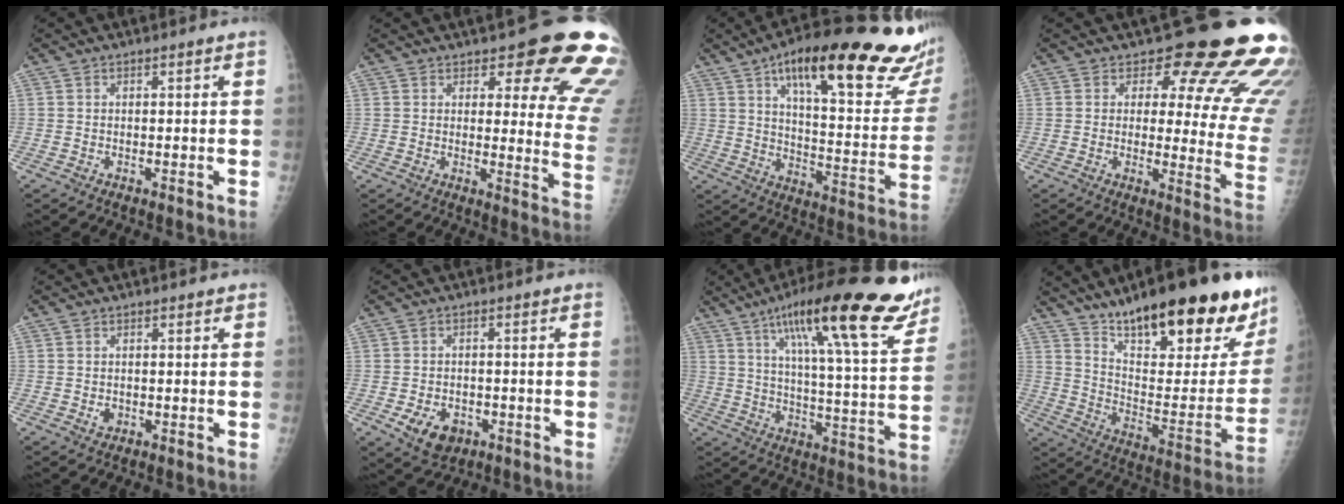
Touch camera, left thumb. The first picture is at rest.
{"total": 17.0, "force": [11.3, 5.5, 11.4], "torque": [-0.087, -0.068, 0.119]}
{"total": 31.5, "force": [18.9, 8.1, 23.9], "torque": [-0.299, -0.043, 0.273]}
{"total": 17.5, "force": [14.5, 5.8, 7.9], "torque": [-0.038, -0.123, 0.148]}
{"total": 1.4, "force": [-0.2, 1.2, 0.7], "torque": [-0.005, 0.001, 0.001]}
{"total": 6.8, "force": [-2.7, 5.0, 3.7], "torque": [-0.051, 0.011, -0.034]}
{"total": 24.9, "force": [16.0, 4.4, 18.6], "torque": [-0.263, -0.048, 0.238]}
{"total": 30.4, "force": [21.0, 8.8, 20.1], "torque": [-0.260, -0.081, 0.314]}